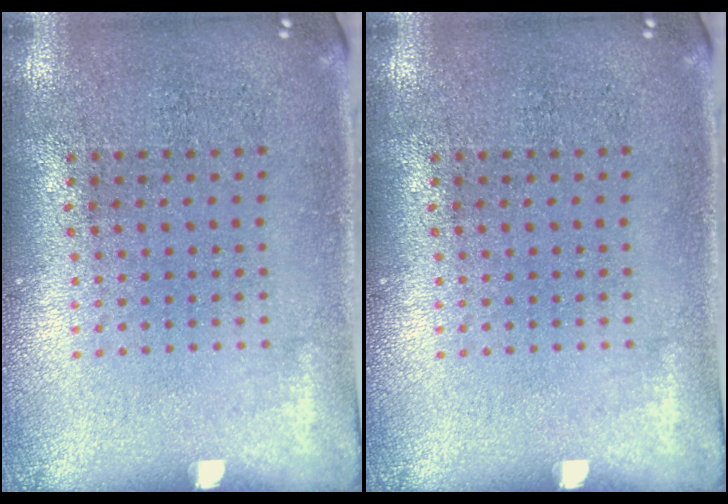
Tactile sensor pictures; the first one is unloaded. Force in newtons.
{"total": 0.0}